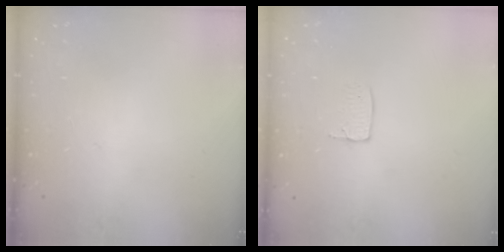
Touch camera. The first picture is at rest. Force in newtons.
{"total": 3.6, "press": 3.6, "slide": 0.2}